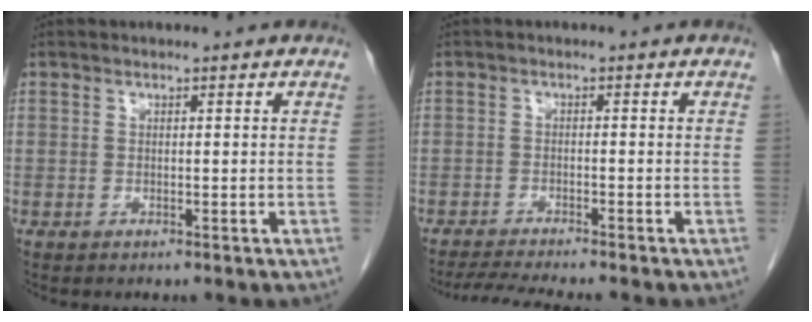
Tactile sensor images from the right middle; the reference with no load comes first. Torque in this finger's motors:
{"motor_torque": [0.08, -0.06, 0.01, 0.01]}